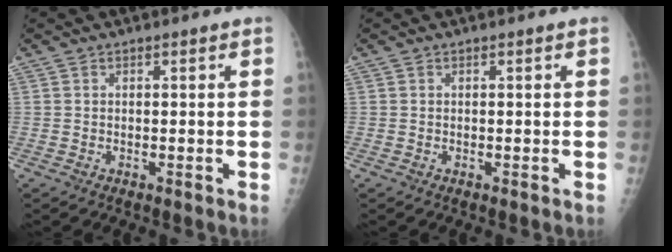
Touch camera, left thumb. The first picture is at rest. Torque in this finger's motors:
{"motor_torque": [0.02, 0.05, 0.00, 0.00, 0.00]}